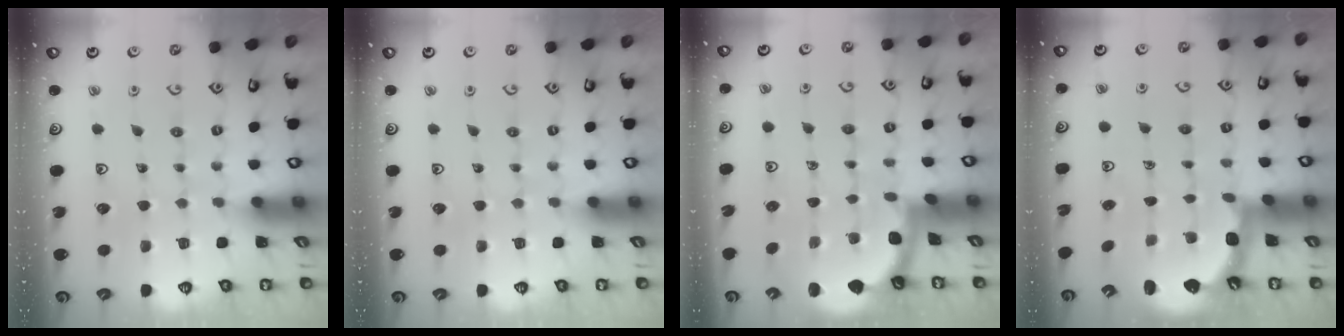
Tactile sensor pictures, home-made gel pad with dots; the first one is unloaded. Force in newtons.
{"total": 0.0}
{"total": 1.7, "press": 1.6, "slide": 0.1}
{"total": 2.8, "press": 2.2, "slide": 1.8}